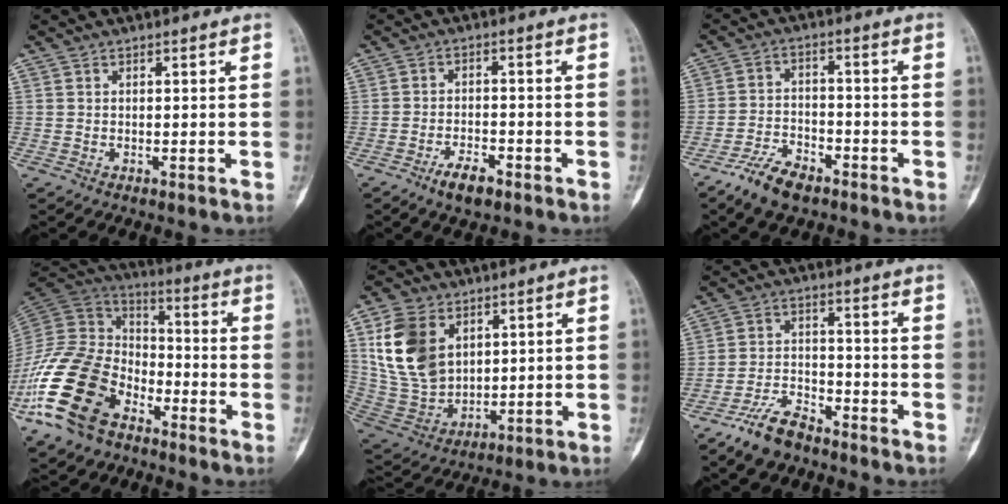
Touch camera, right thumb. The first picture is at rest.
{"total": 5.1, "force": [-3.3, 2.0, 3.3], "torque": [-0.057, 0.016, -0.056]}
{"total": 8.1, "force": [-5.8, 3.6, 4.3], "torque": [-0.081, 0.025, -0.111]}
{"total": 20.8, "force": [-10.8, 12.7, 12.5], "torque": [-0.246, 0.061, -0.212]}
{"total": 15.1, "force": [5.4, 10.5, 9.4], "torque": [-0.167, -0.020, 0.123]}
{"total": 8.2, "force": [-6.4, 3.5, 3.8], "torque": [-0.071, 0.033, -0.125]}